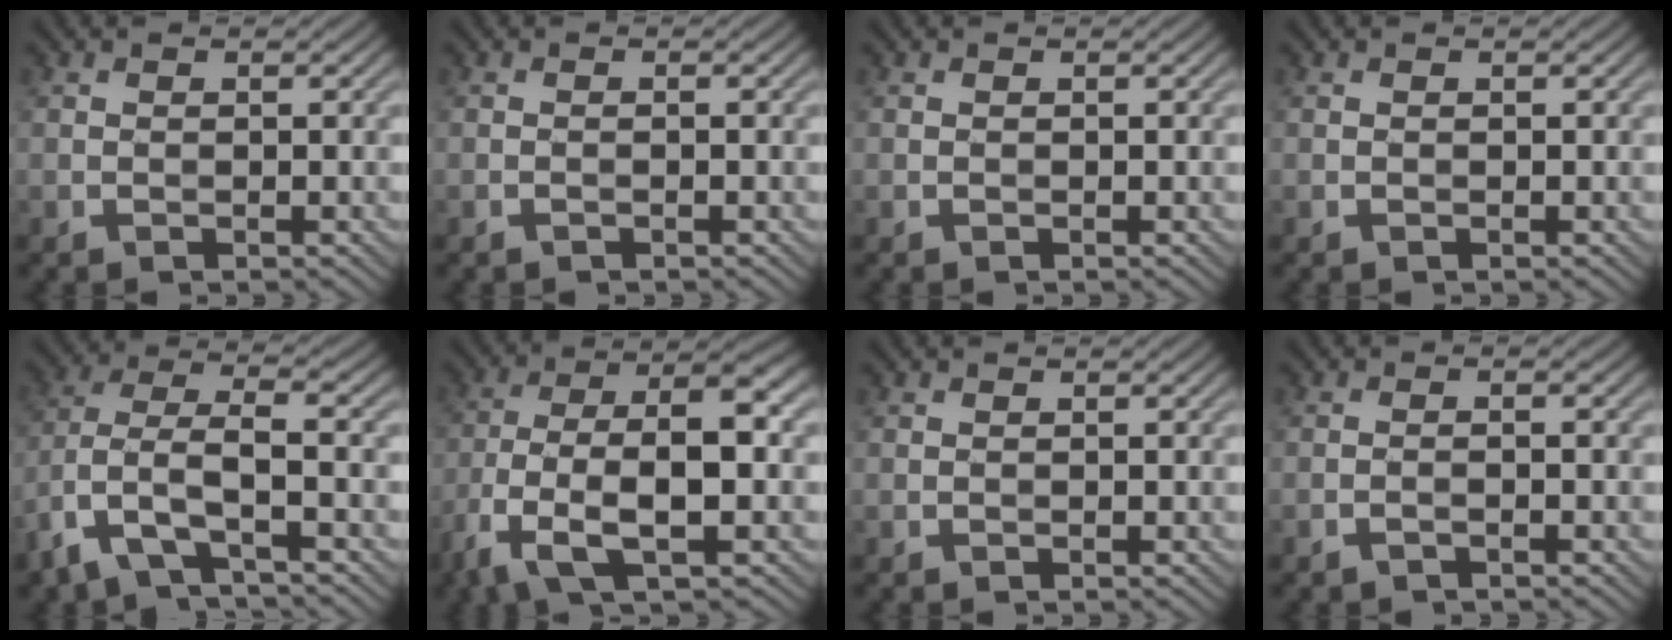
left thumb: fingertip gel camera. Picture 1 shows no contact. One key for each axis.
{"total": 0.5, "fx": -0.3, "fy": 0.0, "fz": 0.4, "tx": -0.008, "ty": 0.001, "tz": -0.007}
{"total": 0.0}
{"total": 0.0}
{"total": 8.5, "fx": -4.2, "fy": 3.1, "fz": 6.7, "tx": -0.155, "ty": 0.001, "tz": -0.095}
{"total": 11.2, "fx": -4.0, "fy": 4.1, "fz": 9.7, "tx": -0.185, "ty": 0.004, "tz": -0.079}
{"total": 0.0}
{"total": 1.1, "fx": -0.7, "fy": 0.0, "fz": 0.8, "tx": -0.015, "ty": 0.005, "tz": -0.017}